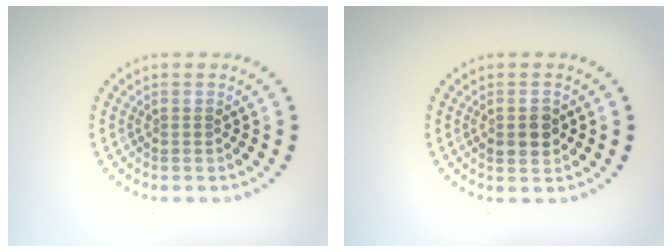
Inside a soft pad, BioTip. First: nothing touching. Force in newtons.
{"total": 2.6, "press": 2.6, "slide": 0.2}